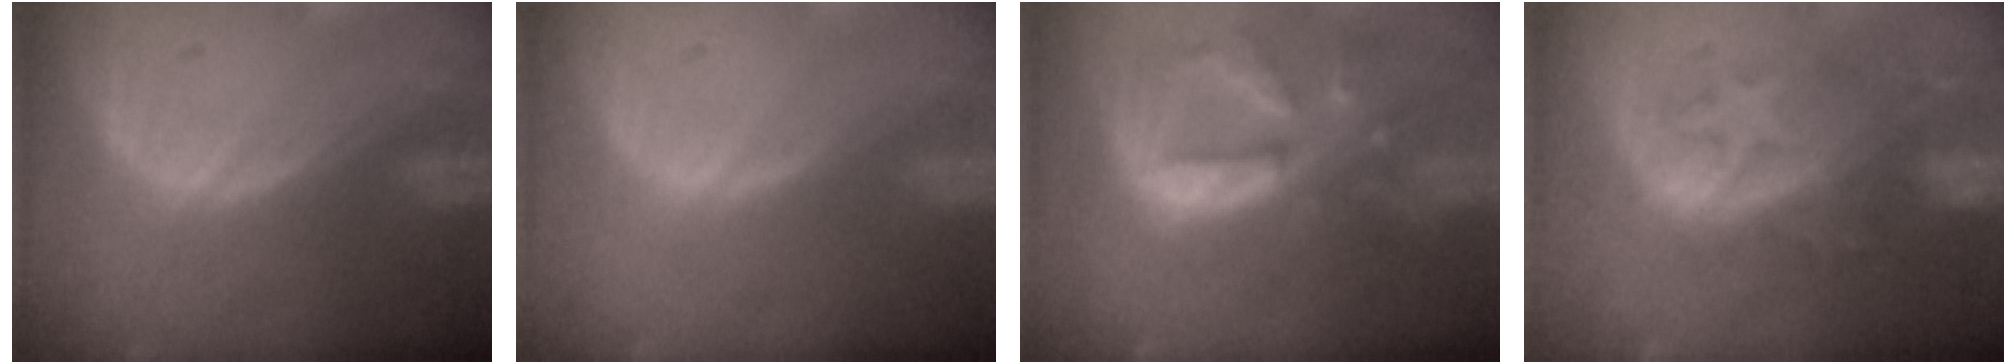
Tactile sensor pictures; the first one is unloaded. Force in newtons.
{"total": 0.0}
{"total": 10.7, "press": 9.4, "slide": 5.1}
{"total": 10.0, "press": 8.9, "slide": 4.6}